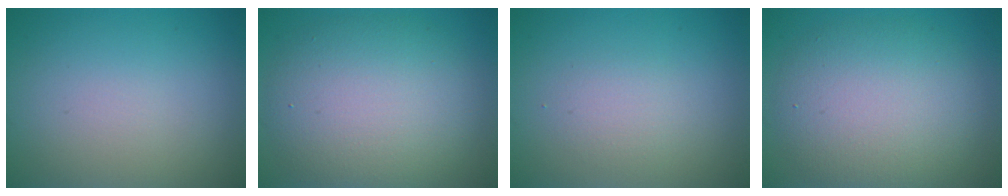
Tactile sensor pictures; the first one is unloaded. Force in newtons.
{"total": 8.6, "press": 8.6, "slide": 0.5}
{"total": 1.5, "press": 1.5, "slide": 0.1}
{"total": 7.5, "press": 7.5, "slide": 0.3}